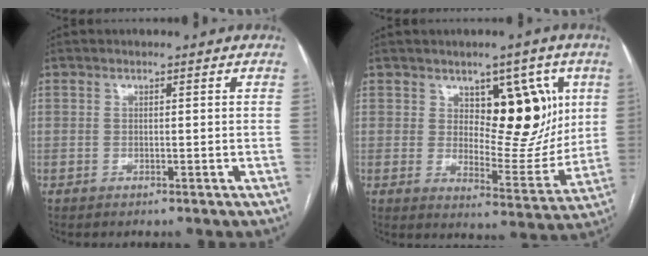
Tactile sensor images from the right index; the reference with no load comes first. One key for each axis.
{"total": 11.7, "fx": 4.2, "fy": 5.8, "fz": 9.3, "tx": -0.115, "ty": 0.006, "tz": 0.074}